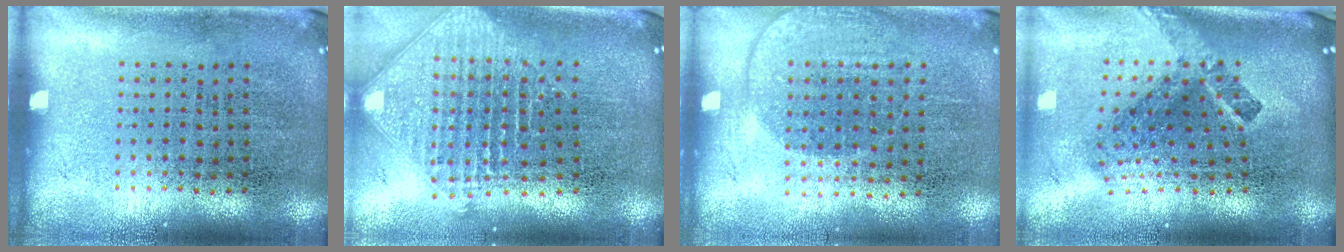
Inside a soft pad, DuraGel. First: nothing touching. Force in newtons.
{"total": 2.5, "press": 1.9, "slide": 1.6}
{"total": 1.4, "press": 1.2, "slide": 0.7}
{"total": 2.7, "press": 1.7, "slide": 2.1}